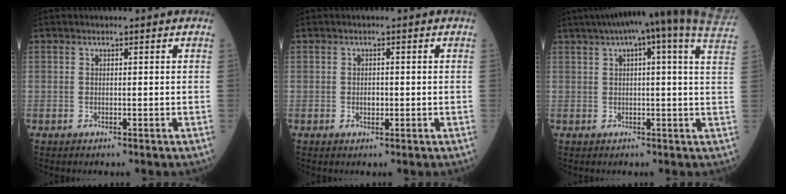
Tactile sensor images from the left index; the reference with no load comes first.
{"total": 1.5, "force": [-0.2, 1.0, 1.1], "torque": [-0.020, 0.002, 0.001]}
{"total": 21.4, "force": [17.0, 0.9, 13.0], "torque": [-0.202, 0.027, 0.209]}